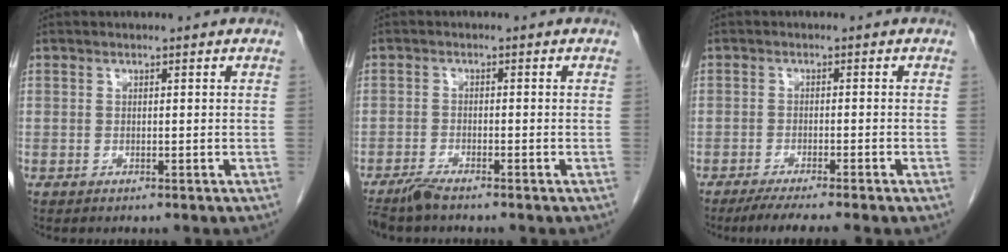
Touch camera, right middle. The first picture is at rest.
{"total": 3.2, "force": [-2.7, 0.2, 1.5], "torque": [-0.034, -0.009, -0.053]}
{"total": 6.0, "force": [-4.7, -0.6, 3.7], "torque": [-0.047, -0.013, -0.076]}